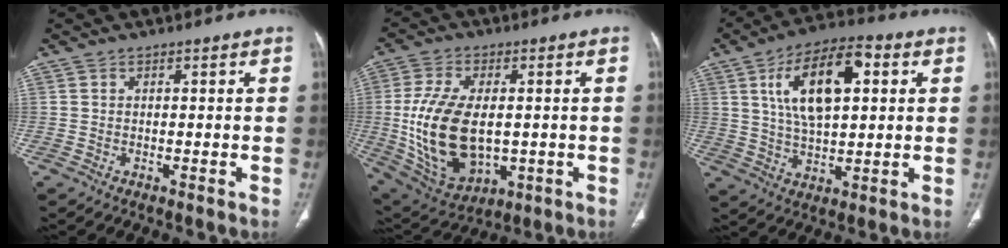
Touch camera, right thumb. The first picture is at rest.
{"total": 18.6, "force": [-0.8, 10.9, 15.1], "torque": [-0.290, -0.010, 0.010]}
{"total": 15.6, "force": [4.6, 7.2, 13.1], "torque": [-0.219, 0.005, 0.077]}